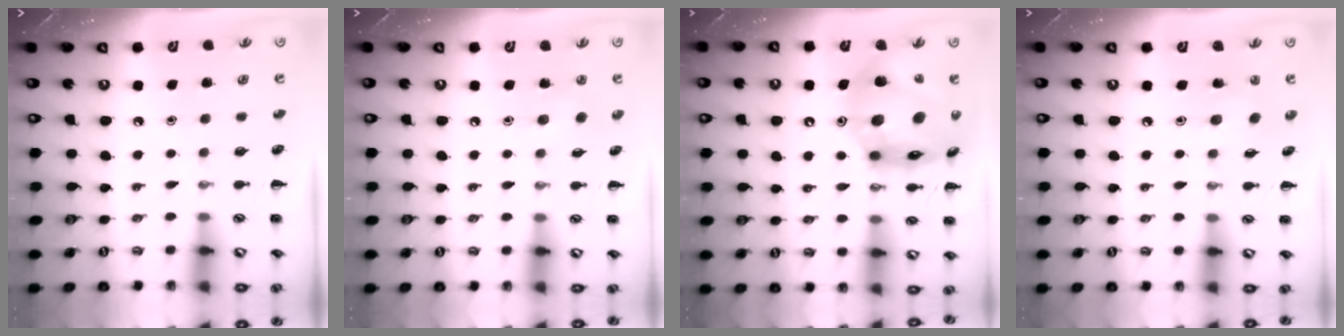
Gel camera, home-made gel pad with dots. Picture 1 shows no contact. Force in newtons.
{"total": 4.4, "press": 4.2, "slide": 1.1}
{"total": 18.2, "press": 17.4, "slide": 5.2}
{"total": 3.8, "press": 3.7, "slide": 1.0}